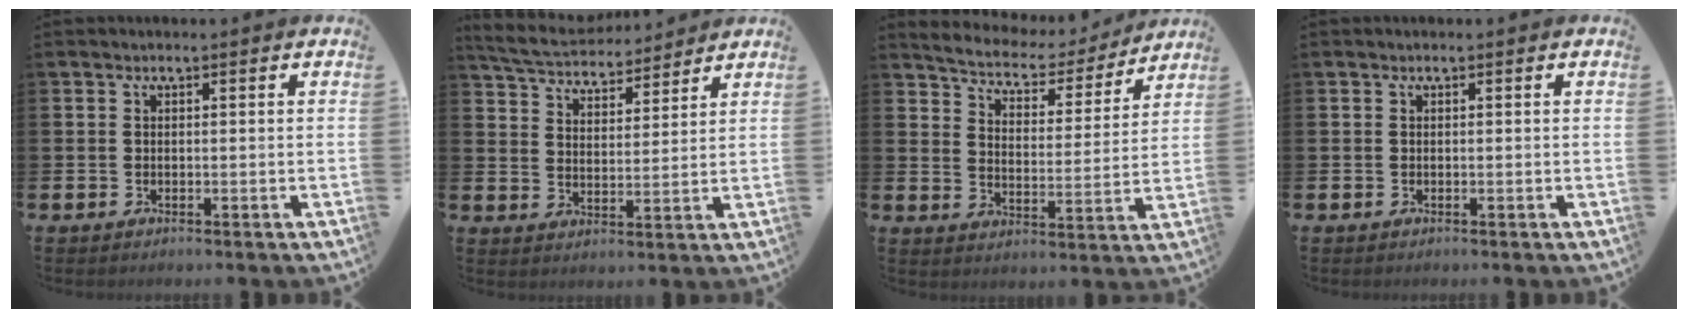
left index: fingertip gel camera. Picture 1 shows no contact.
{"total": 5.9, "force": [5.7, 1.1, 0.7], "torque": [-0.045, -0.032, 0.103]}
{"total": 5.3, "force": [5.1, 1.3, 0.8], "torque": [-0.047, -0.041, 0.083]}
{"total": 0.0}